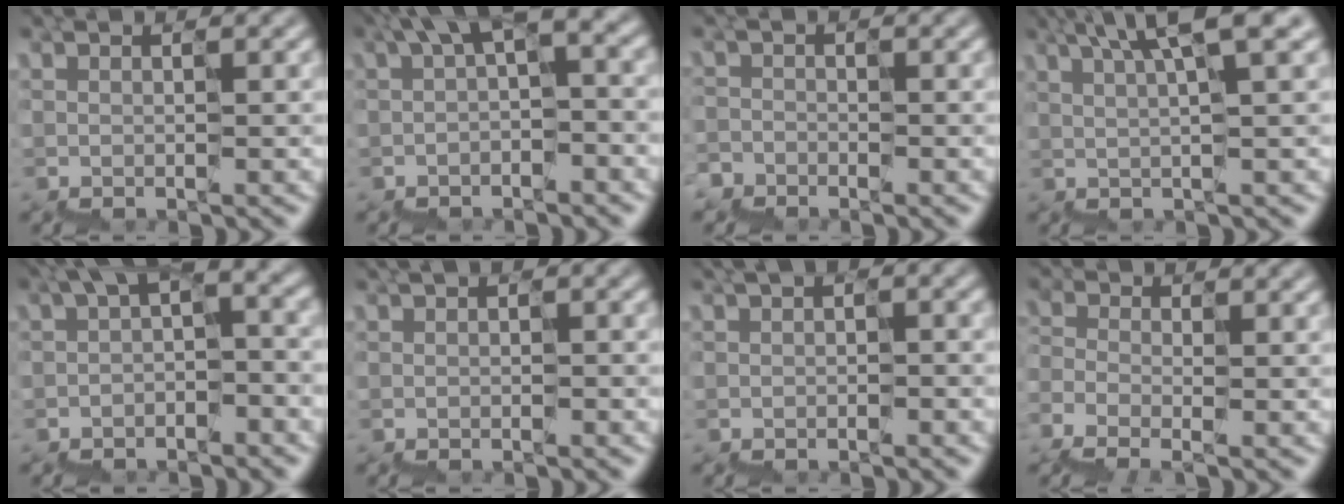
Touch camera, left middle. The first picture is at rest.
{"total": 4.2, "force": [0.8, 1.6, 3.8], "torque": [-0.066, 0.010, 0.006]}
{"total": 2.3, "force": [-1.6, -0.3, -1.6], "torque": [0.024, -0.015, -0.037]}
{"total": 4.4, "force": [2.4, 0.4, 3.7], "torque": [-0.061, 0.016, 0.040]}
{"total": 4.2, "force": [-0.2, 1.9, 3.7], "torque": [-0.062, 0.005, -0.015]}
{"total": 0.8, "force": [-0.3, 0.5, 0.6], "torque": [-0.006, 0.006, -0.008]}
{"total": 1.4, "force": [-0.3, 0.8, 1.1], "torque": [-0.015, 0.010, -0.007]}
{"total": 2.4, "force": [-2.4, -0.2, -0.2], "torque": [0.017, -0.013, -0.048]}